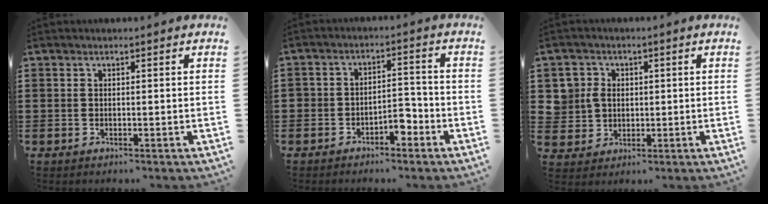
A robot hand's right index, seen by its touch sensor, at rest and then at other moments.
{"total": 4.0, "force": [-2.9, 2.0, 1.7], "torque": [-0.031, 0.013, -0.058]}
{"total": 4.3, "force": [0.7, 4.1, 1.0], "torque": [-0.048, 0.012, 0.010]}